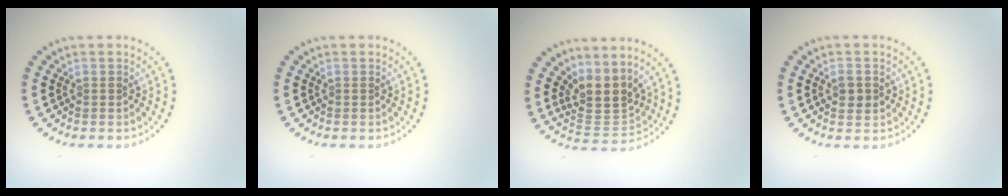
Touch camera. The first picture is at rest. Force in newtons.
{"total": 0.0}
{"total": 3.9, "press": 3.2, "slide": 2.3}
{"total": 1.6, "press": 1.6, "slide": 0.2}